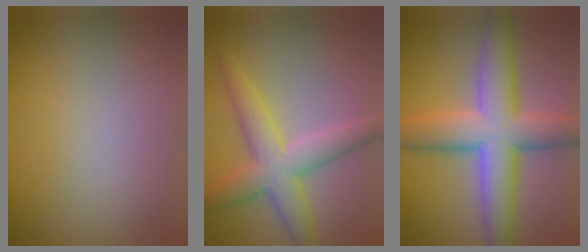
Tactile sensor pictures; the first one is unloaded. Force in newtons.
{"total": 4.9, "press": 4.9, "slide": 0.1}
{"total": 8.4, "press": 8.4, "slide": 0.3}